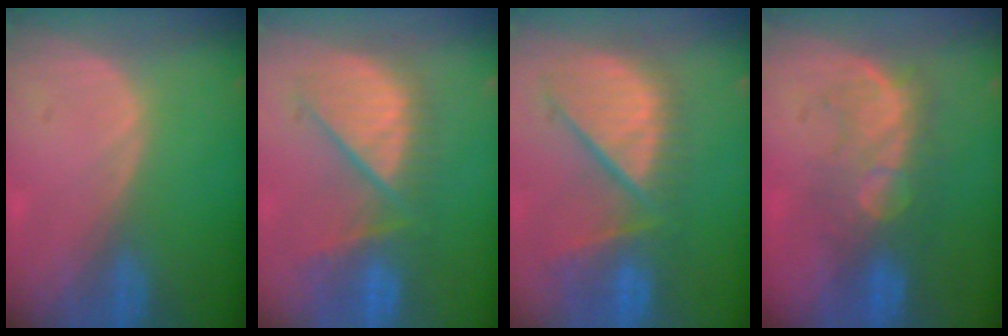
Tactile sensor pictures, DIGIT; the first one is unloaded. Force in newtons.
{"total": 10.0, "press": 9.4, "slide": 3.2}
{"total": 11.5, "press": 10.4, "slide": 5.0}
{"total": 8.1, "press": 7.9, "slide": 1.7}